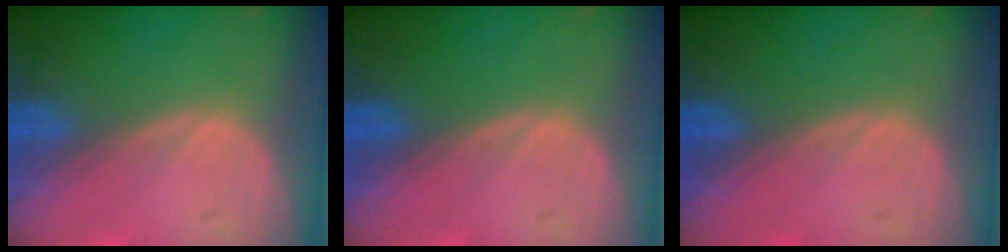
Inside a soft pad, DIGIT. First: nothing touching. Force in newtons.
{"total": 0.0}
{"total": 0.0}